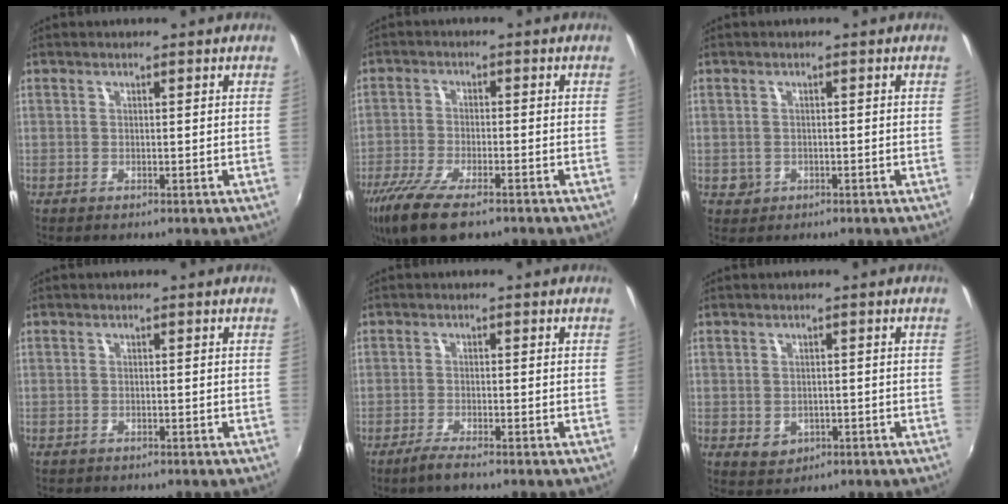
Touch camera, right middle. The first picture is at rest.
{"total": 12.0, "force": [-8.3, 3.7, 7.8], "torque": [-0.181, -0.043, -0.154]}
{"total": 2.0, "force": [-0.5, 1.9, 0.5], "torque": [-0.012, -0.003, -0.006]}
{"total": 0.8, "force": [-0.8, 0.2, 0.0], "torque": [-0.006, -0.001, -0.014]}
{"total": 2.9, "force": [-2.3, -0.1, 1.7], "torque": [-0.050, -0.006, -0.048]}
{"total": 3.2, "force": [-0.8, 2.7, 1.4], "torque": [-0.029, -0.002, -0.006]}